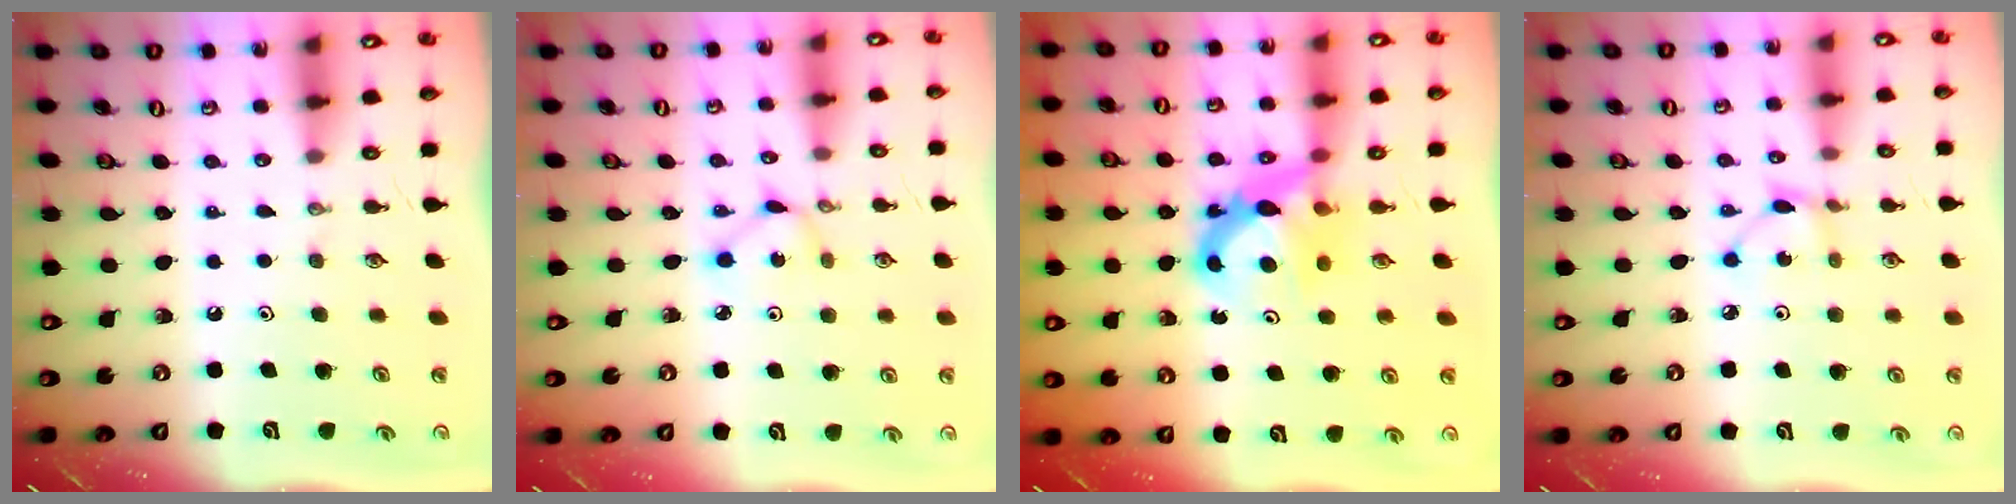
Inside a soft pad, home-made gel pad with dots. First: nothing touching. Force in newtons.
{"total": 2.0, "press": 2.0, "slide": 0.1}
{"total": 7.6, "press": 7.6, "slide": 0.7}
{"total": 2.2, "press": 2.2, "slide": 0.1}